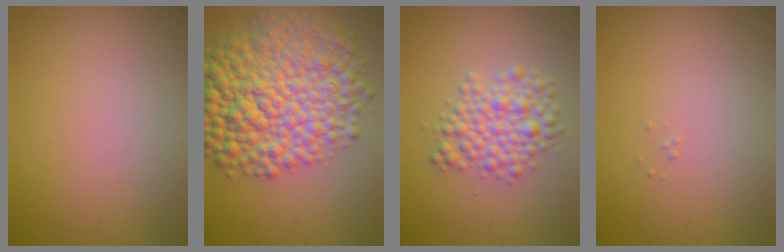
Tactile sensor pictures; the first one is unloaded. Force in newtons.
{"total": 12.6, "press": 12.6, "slide": 0.2}
{"total": 4.1, "press": 4.1, "slide": 0.1}
{"total": 0.0}